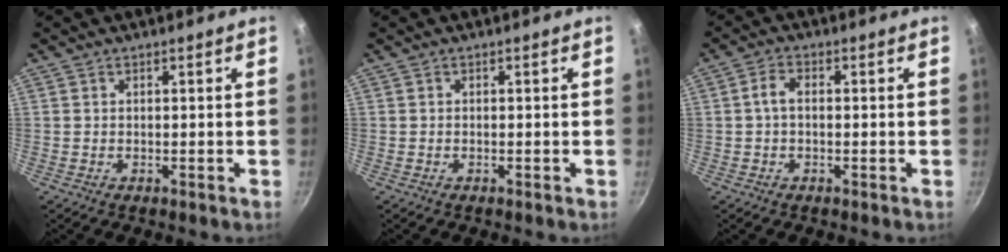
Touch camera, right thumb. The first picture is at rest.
{"total": 0.0}
{"total": 3.0, "force": [-0.1, 1.8, 2.4], "torque": [-0.046, 0.013, -0.004]}